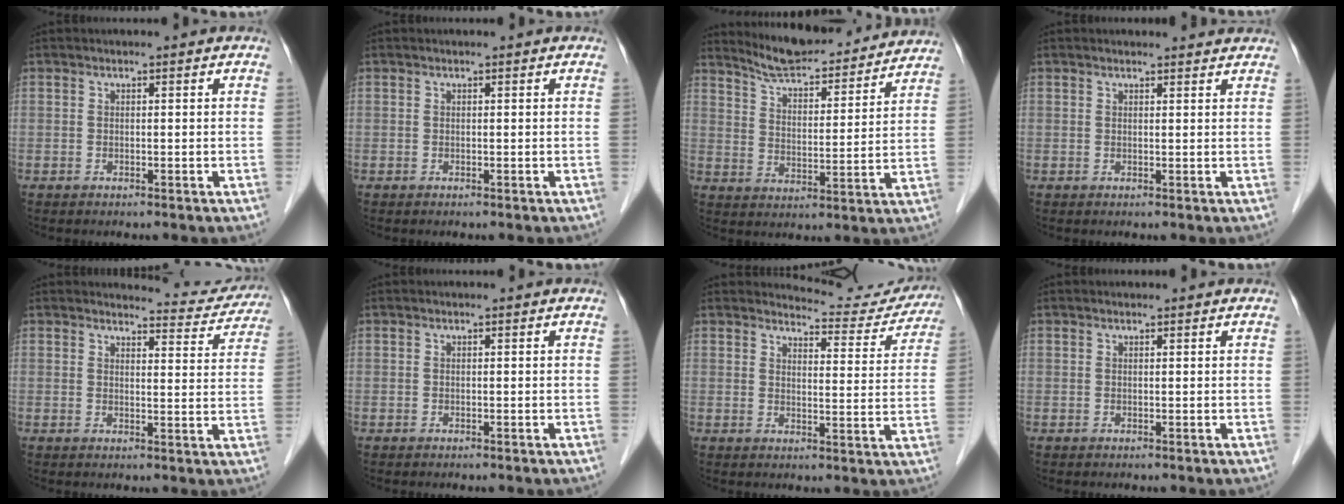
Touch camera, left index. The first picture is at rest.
{"total": 0.7, "force": [0.7, 0.0, 0.3], "torque": [-0.008, 0.008, 0.010]}
{"total": 17.9, "force": [16.8, 3.0, 5.4], "torque": [-0.077, -0.001, 0.235]}
{"total": 4.7, "force": [4.5, 0.6, 1.0], "torque": [-0.014, 0.015, 0.046]}
{"total": 7.9, "force": [7.8, 1.0, -0.2], "torque": [0.010, -0.021, 0.079]}
{"total": 0.0}
{"total": 10.4, "force": [10.3, 1.4, -0.1], "torque": [0.012, -0.034, 0.110]}
{"total": 1.4, "force": [1.3, 0.1, 0.4], "torque": [-0.009, 0.016, 0.022]}